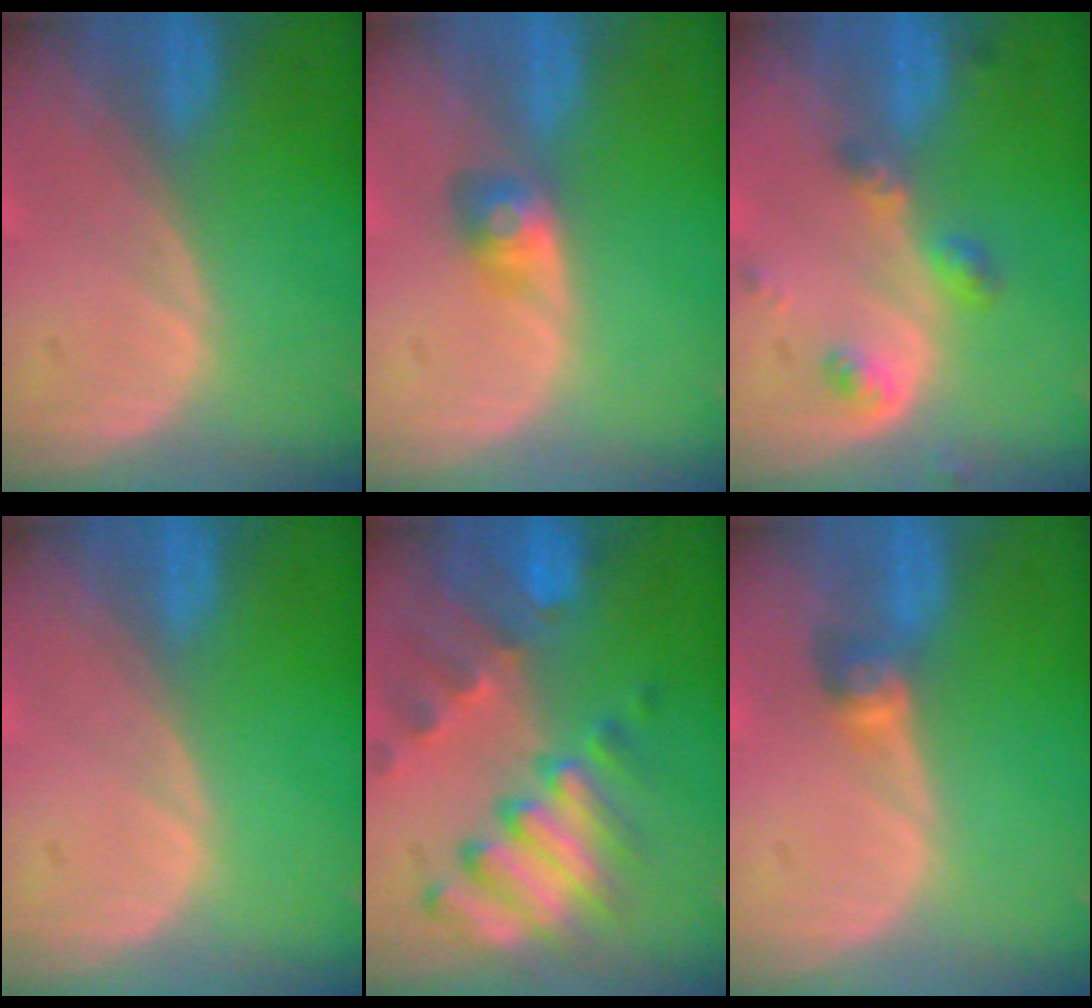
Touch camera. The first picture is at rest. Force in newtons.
{"total": 2.9, "press": 2.7, "slide": 1.0}
{"total": 4.5, "press": 4.0, "slide": 2.0}
{"total": 0.0}
{"total": 10.4, "press": 9.0, "slide": 5.3}
{"total": 2.7, "press": 2.5, "slide": 0.9}